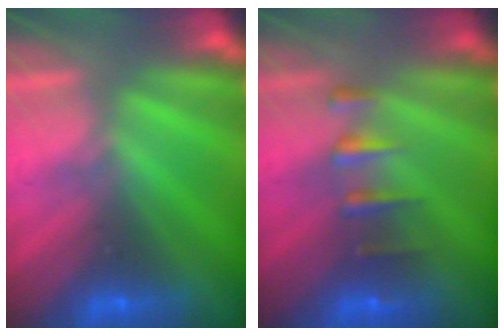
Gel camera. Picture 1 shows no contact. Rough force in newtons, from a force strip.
{"total": 2.4}